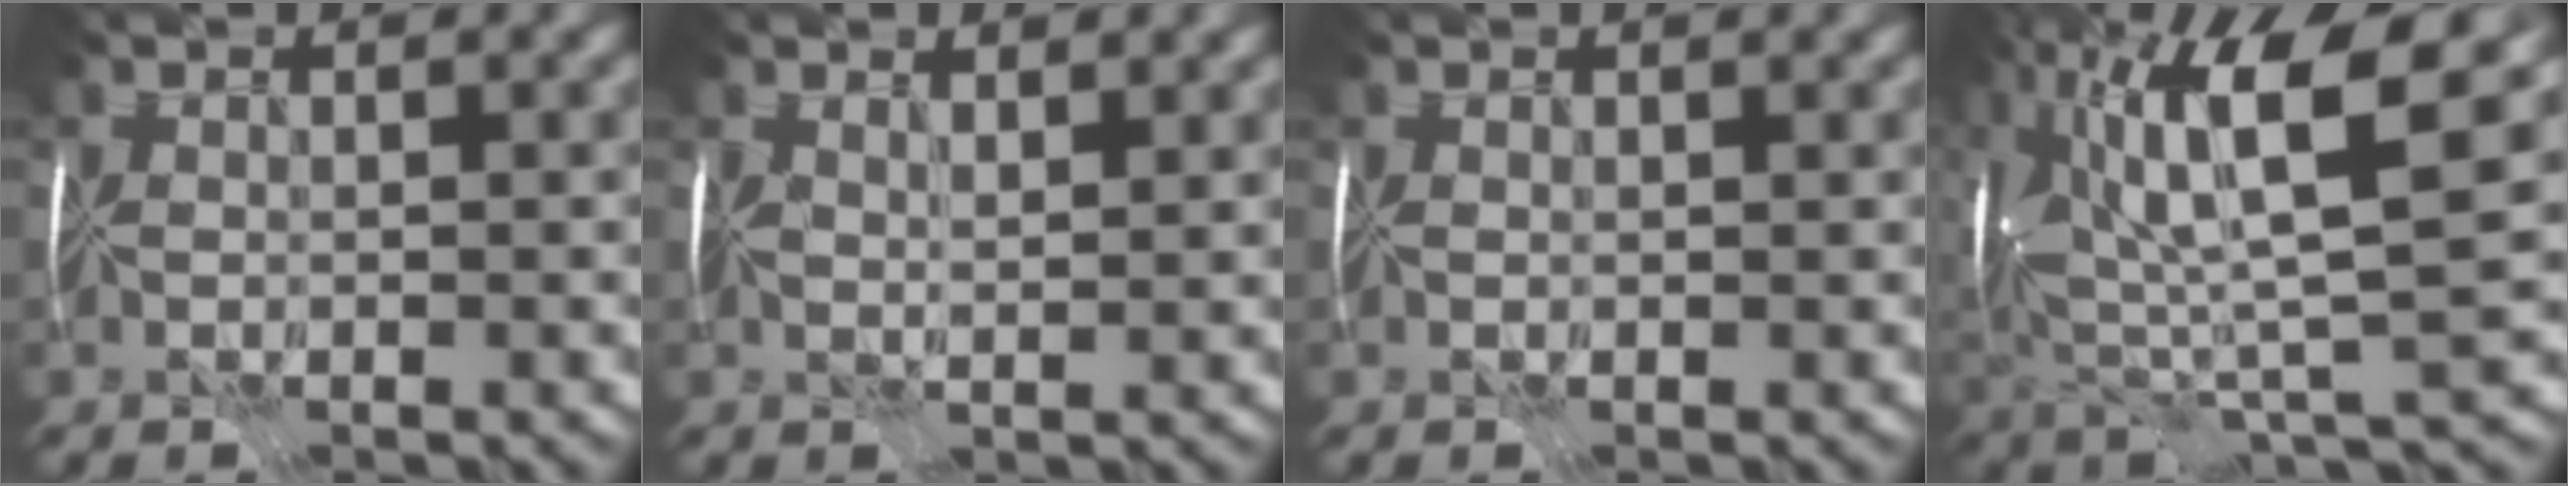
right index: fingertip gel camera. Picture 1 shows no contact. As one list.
[{"total": 1.5, "force": [0.8, 0.4, 1.2], "torque": [-0.021, -0.002, 0.011]}, {"total": 0.6, "force": [0.5, 0.0, 0.3], "torque": [-0.005, -0.001, 0.007]}, {"total": 12.7, "force": [3.6, 3.5, 11.7], "torque": [-0.227, 0.011, 0.063]}]